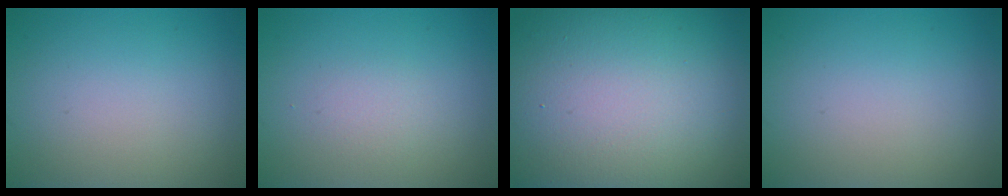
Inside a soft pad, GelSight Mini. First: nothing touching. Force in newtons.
{"total": 1.2, "press": 1.2, "slide": 0.1}
{"total": 22.6, "press": 22.5, "slide": 0.6}
{"total": 0.0}